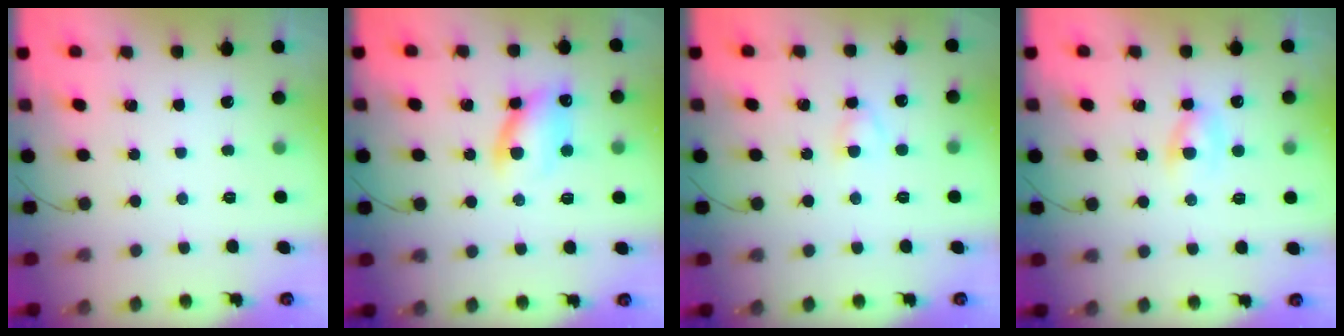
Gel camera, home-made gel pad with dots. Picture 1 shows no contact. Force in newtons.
{"total": 11.0, "press": 10.9, "slide": 1.5}
{"total": 2.7, "press": 2.5, "slide": 1.0}
{"total": 2.5, "press": 2.2, "slide": 1.1}